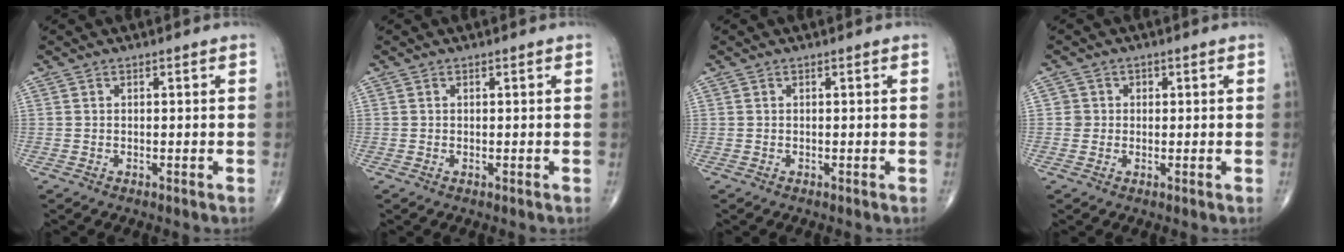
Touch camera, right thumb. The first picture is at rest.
{"total": 0.0}
{"total": 0.0}
{"total": 2.2, "force": [0.1, 2.2, 0.0], "torque": [0.019, 0.007, -0.002]}